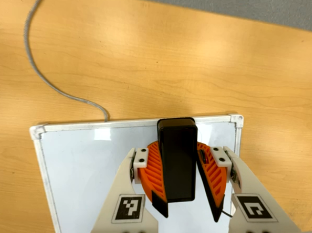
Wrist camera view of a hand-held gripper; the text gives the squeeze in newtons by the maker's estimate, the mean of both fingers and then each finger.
{"total": 12.7, "left": 14.4, "right": 11.0}